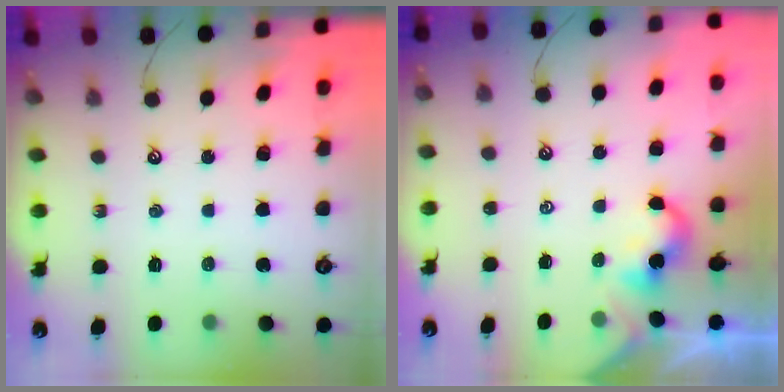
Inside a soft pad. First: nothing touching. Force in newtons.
{"total": 0.7, "press": 0.7, "slide": 0.2}